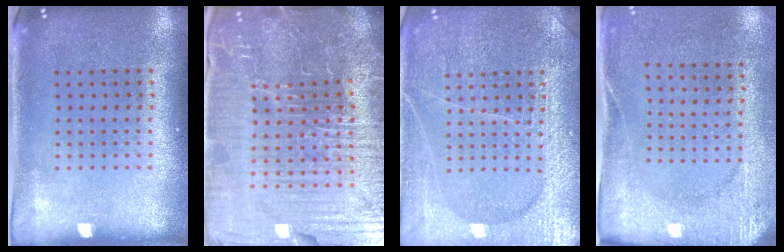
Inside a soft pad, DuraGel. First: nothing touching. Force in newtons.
{"total": 7.1, "press": 6.4, "slide": 3.1}
{"total": 4.0, "press": 3.9, "slide": 0.5}
{"total": 2.6, "press": 2.0, "slide": 1.6}